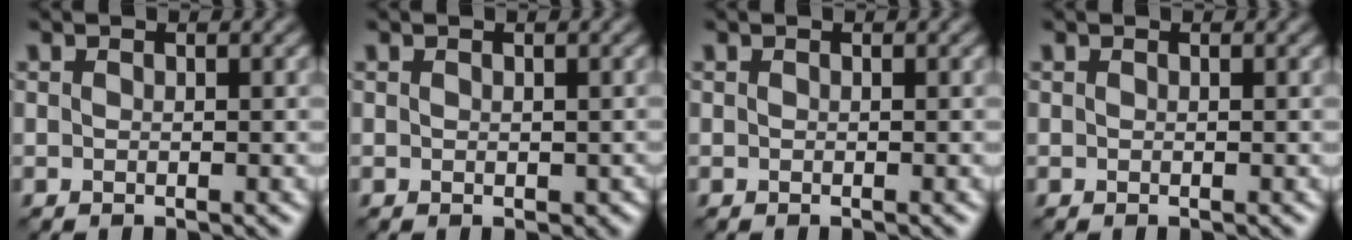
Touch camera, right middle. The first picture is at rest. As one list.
[{"total": 0.7, "force": [0.1, 0.6, 0.5], "torque": [-0.006, -0.004, 0.003]}, {"total": 0.0}, {"total": 0.0}]